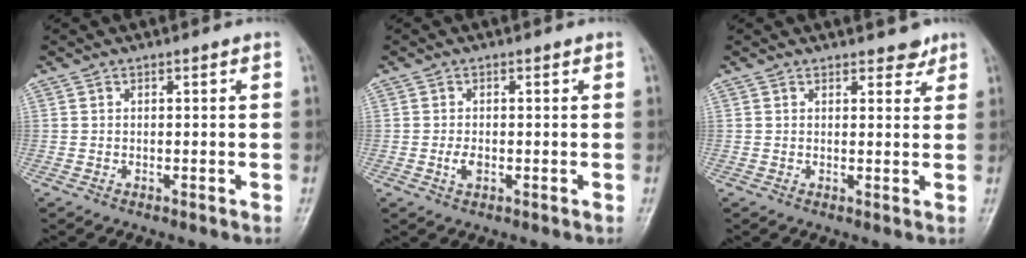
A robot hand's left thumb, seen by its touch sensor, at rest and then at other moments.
{"total": 1.9, "force": [-0.2, 1.1, 1.6], "torque": [-0.030, -0.002, -0.004]}
{"total": 2.6, "force": [2.2, 1.2, 0.8], "torque": [0.008, -0.013, 0.025]}